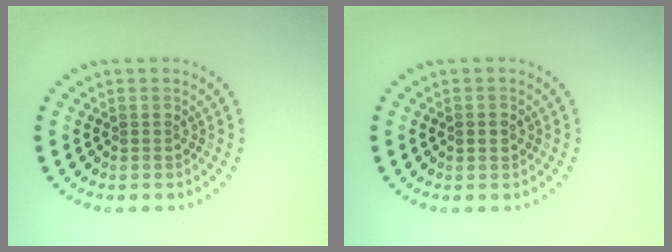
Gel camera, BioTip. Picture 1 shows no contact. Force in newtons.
{"total": 1.3, "press": 1.3, "slide": 0.0}